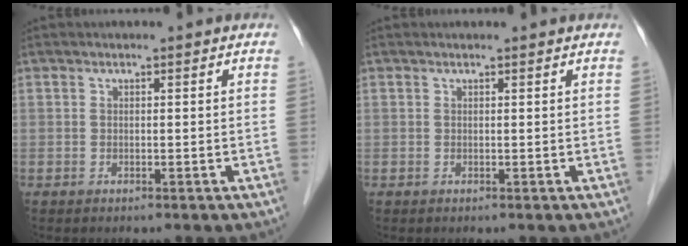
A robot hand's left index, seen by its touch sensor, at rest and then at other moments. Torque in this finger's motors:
{"motor_torque": [0.46, -0.59, -0.01, -0.01]}